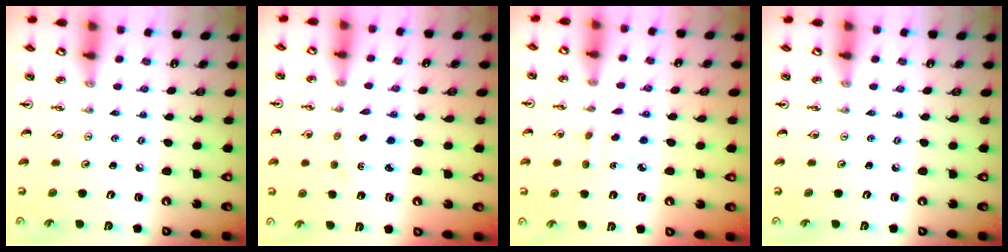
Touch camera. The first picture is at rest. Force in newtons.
{"total": 1.7, "press": 1.7, "slide": 0.3}
{"total": 3.3, "press": 3.2, "slide": 0.8}
{"total": 0.0}